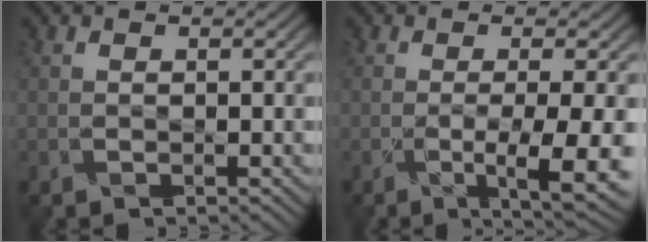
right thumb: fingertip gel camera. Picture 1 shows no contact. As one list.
[{"total": 7.2, "force": [-2.5, 1.1, 6.6], "torque": [-0.101, -0.008, -0.025]}]